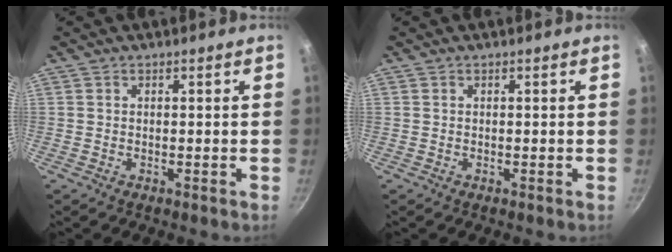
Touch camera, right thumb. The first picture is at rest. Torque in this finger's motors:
{"motor_torque": [-0.03, 0.02, 0.00, 0.00, 0.00]}